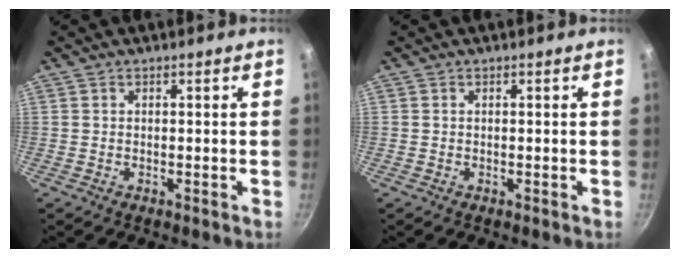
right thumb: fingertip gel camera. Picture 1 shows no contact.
{"total": 0.0}